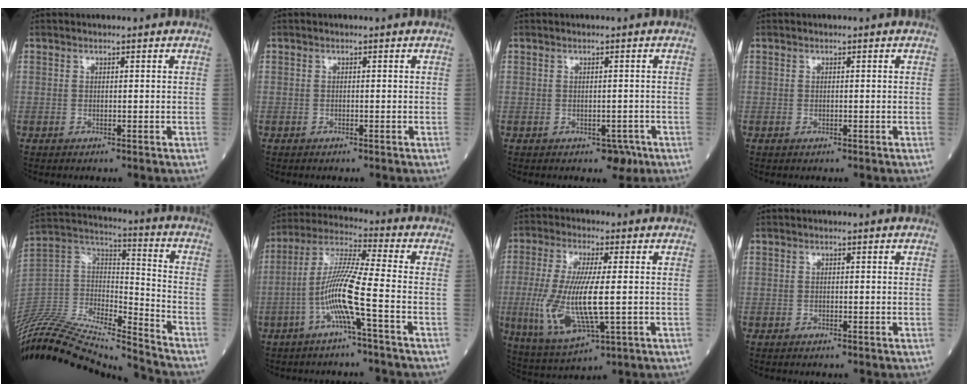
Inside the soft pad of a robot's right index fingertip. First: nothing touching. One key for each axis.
{"total": 0.0}
{"total": 2.2, "fx": -1.1, "fy": 1.4, "fz": 1.3, "tx": -0.009, "ty": 0.001, "tz": -0.007}
{"total": 0.0}
{"total": 25.5, "fx": -24.1, "fy": 1.5, "fz": 8.3, "tx": -0.188, "ty": -0.003, "tz": -0.416}
{"total": 9.3, "fx": -3.3, "fy": -0.5, "fz": 8.7, "tx": -0.176, "ty": 0.010, "tz": -0.070}
{"total": 12.5, "fx": -1.2, "fy": 2.8, "fz": 12.1, "tx": -0.263, "ty": -0.016, "tz": -0.016}
{"total": 0.0}